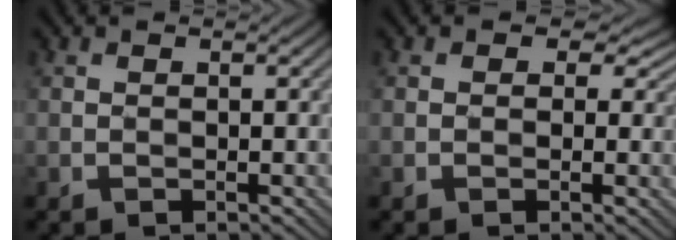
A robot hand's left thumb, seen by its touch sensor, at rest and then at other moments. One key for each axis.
{"total": 3.7, "fx": 1.2, "fy": 2.7, "fz": 2.2, "tx": -0.031, "ty": -0.006, "tz": 0.007}